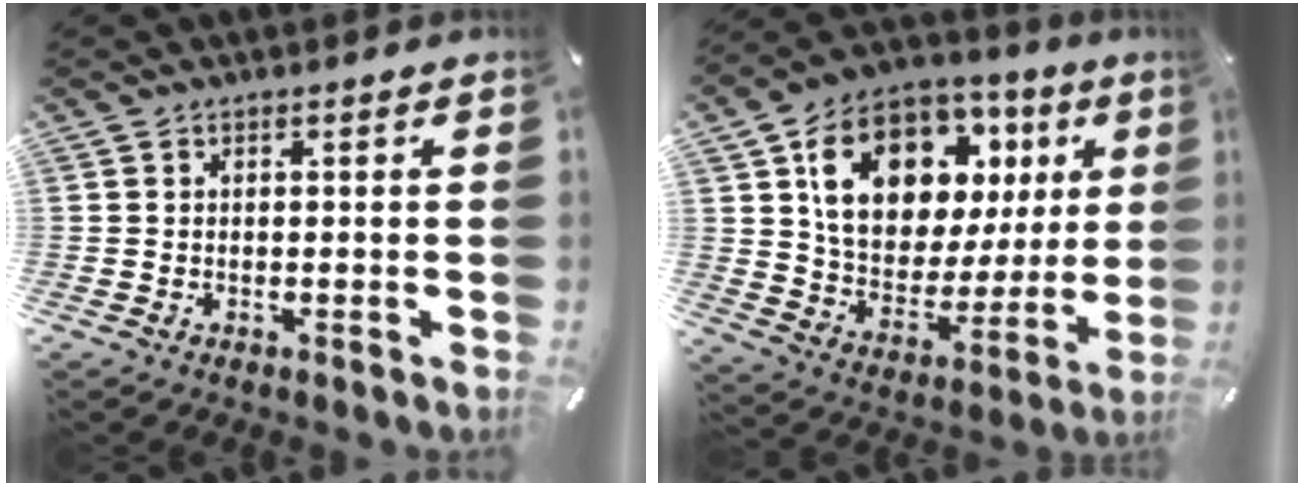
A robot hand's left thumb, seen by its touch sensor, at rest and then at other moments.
{"total": 17.9, "force": [8.9, 12.6, 9.1], "torque": [-0.154, -0.043, 0.163]}